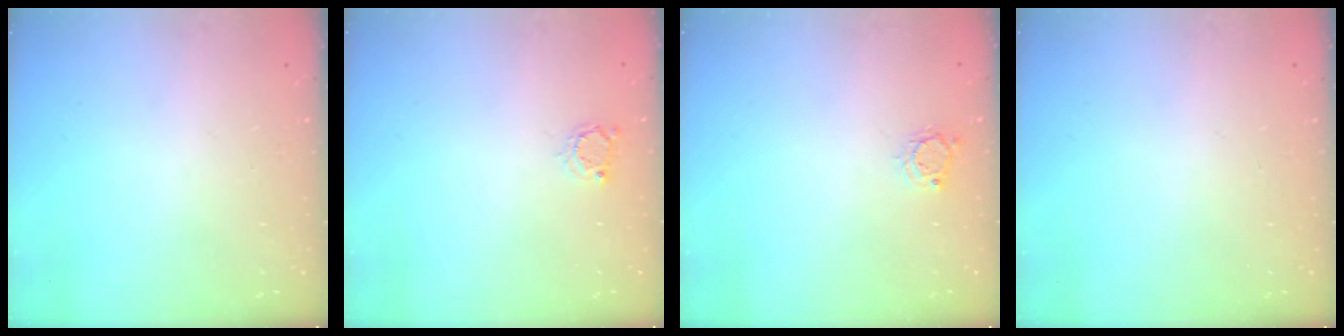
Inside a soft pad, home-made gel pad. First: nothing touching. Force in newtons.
{"total": 2.5, "press": 2.5, "slide": 0.3}
{"total": 4.8, "press": 4.8, "slide": 0.4}
{"total": 0.0}